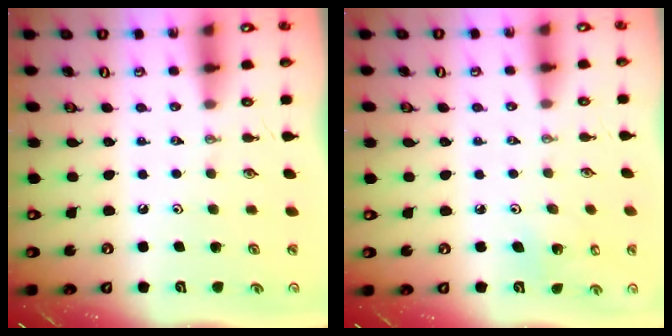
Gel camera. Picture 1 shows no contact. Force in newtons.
{"total": 4.5, "press": 4.5, "slide": 0.4}